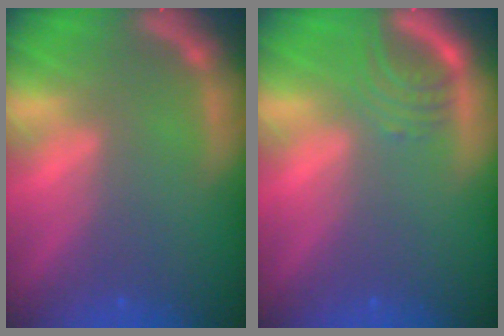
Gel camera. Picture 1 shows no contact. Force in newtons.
{"total": 3.0}